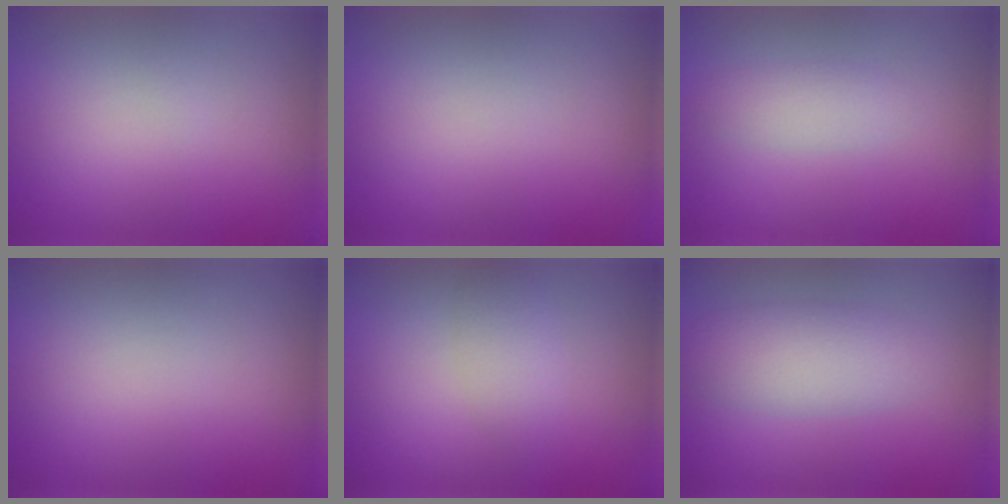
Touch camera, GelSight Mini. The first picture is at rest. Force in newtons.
{"total": 0.0}
{"total": 1.7, "press": 1.7, "slide": 0.0}
{"total": 0.0}
{"total": 2.1, "press": 2.1, "slide": 0.1}
{"total": 3.6, "press": 3.6, "slide": 0.1}